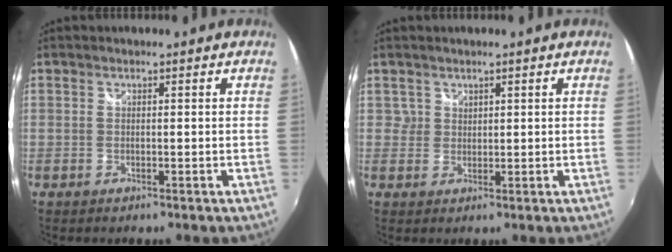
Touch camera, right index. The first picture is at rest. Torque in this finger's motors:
{"motor_torque": [-0.32, 0.19, -0.10, -0.01]}